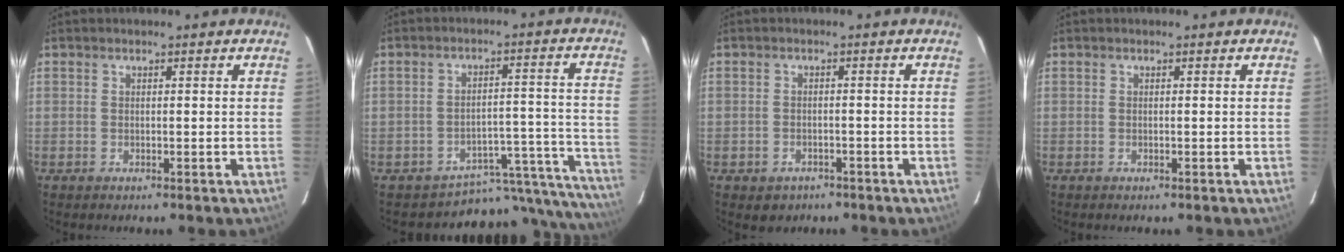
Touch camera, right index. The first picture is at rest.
{"total": 15.3, "force": [-13.8, 5.8, 3.1], "torque": [-0.014, 0.048, -0.180]}
{"total": 3.2, "force": [-1.9, 2.6, 0.7], "torque": [-0.022, 0.002, -0.021]}
{"total": 0.0}